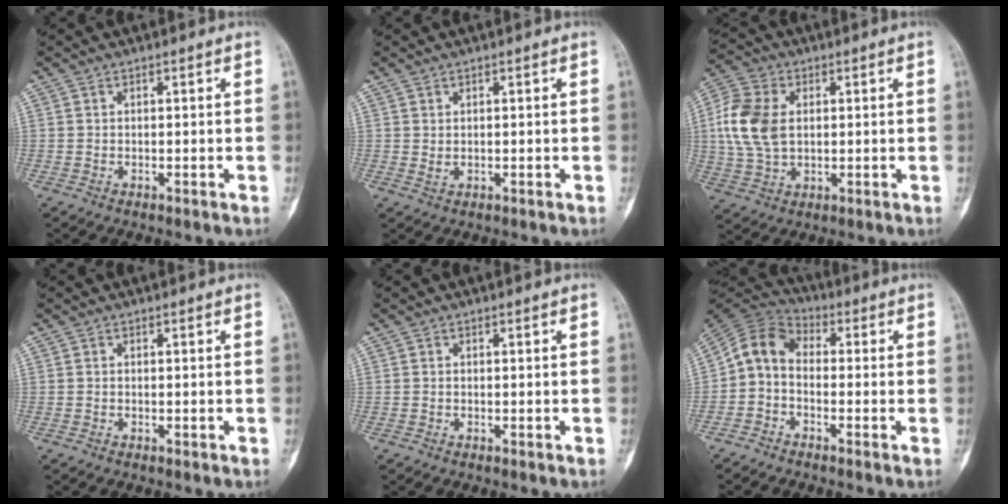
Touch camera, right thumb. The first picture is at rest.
{"total": 1.0, "force": [0.1, 0.7, 0.7], "torque": [-0.009, -0.001, 0.007]}
{"total": 11.7, "force": [1.3, 7.9, 8.5], "torque": [-0.179, 0.007, 0.025]}
{"total": 0.0}
{"total": 0.0}
{"total": 7.7, "force": [-0.8, 5.5, 5.2], "torque": [-0.086, 0.028, -0.038]}